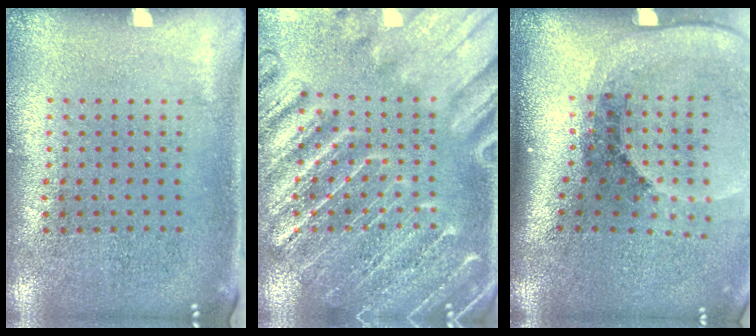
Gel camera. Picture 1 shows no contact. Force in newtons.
{"total": 3.6, "press": 3.6, "slide": 0.4}
{"total": 2.7, "press": 1.8, "slide": 2.0}